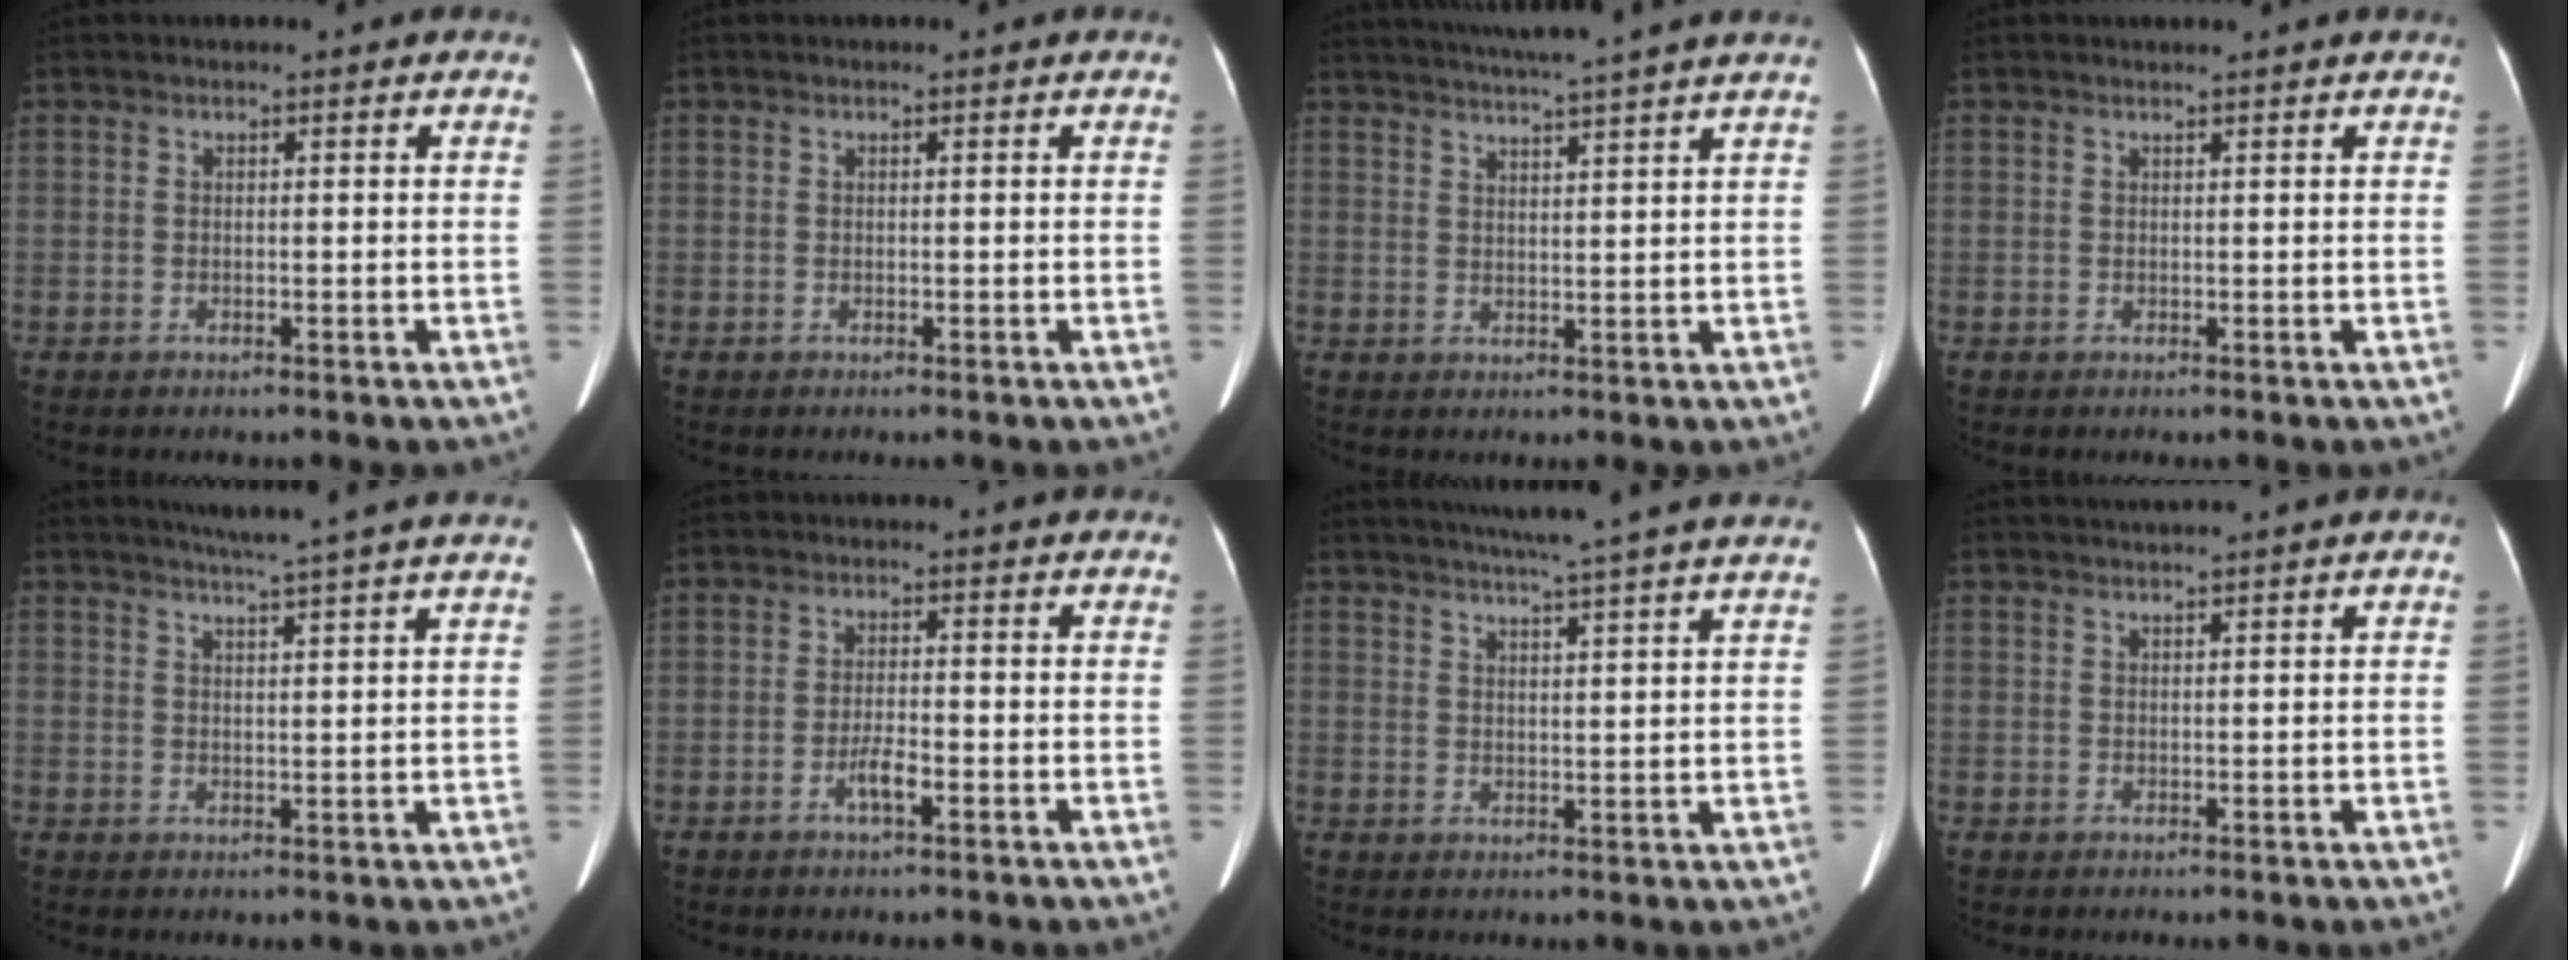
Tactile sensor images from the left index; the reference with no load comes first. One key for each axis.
{"total": 0.0}
{"total": 10.9, "fx": 9.5, "fy": -1.8, "fz": 5.0, "tx": -0.082, "ty": 0.004, "tz": 0.126}
{"total": 1.7, "fx": 1.5, "fy": -0.2, "fz": 0.6, "tx": -0.009, "ty": 0.011, "tz": 0.021}
{"total": 10.6, "fx": 9.2, "fy": -1.4, "fz": 5.2, "tx": -0.081, "ty": 0.007, "tz": 0.108}
{"total": 2.8, "fx": -1.4, "fy": 0.4, "fz": 2.3, "tx": -0.047, "ty": -0.002, "tz": -0.027}
{"total": 18.7, "fx": 16.5, "fy": -1.2, "fz": 8.8, "tx": -0.144, "ty": -0.009, "tz": 0.208}
{"total": 2.4, "fx": 2.0, "fy": -0.9, "fz": 0.9, "tx": -0.009, "ty": 0.013, "tz": 0.041}